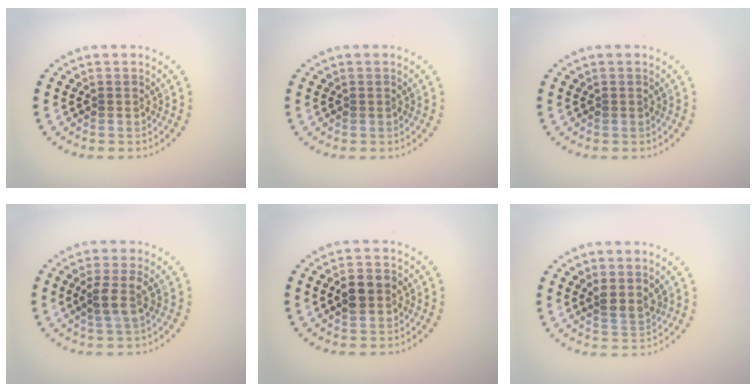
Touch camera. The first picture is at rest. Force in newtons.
{"total": 0.0}
{"total": 0.0}
{"total": 2.0, "press": 1.6, "slide": 1.3}
{"total": 2.9, "press": 2.9, "slide": 0.3}
{"total": 2.0, "press": 1.7, "slide": 1.1}